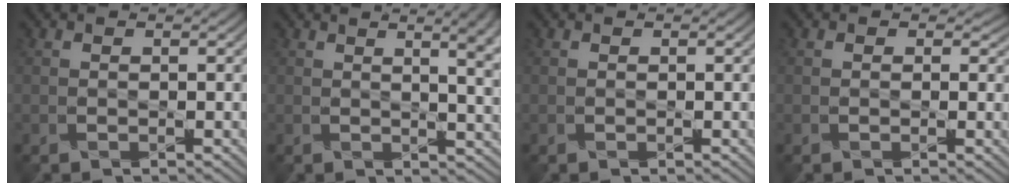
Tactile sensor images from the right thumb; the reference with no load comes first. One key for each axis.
{"total": 8.4, "fx": 3.0, "fy": 3.1, "fz": 7.2, "tx": -0.054, "ty": 0.030, "tz": 0.024}
{"total": 0.0}
{"total": 0.9, "fx": 0.1, "fy": 0.8, "fz": 0.5, "tx": -0.010, "ty": -0.007, "tz": 0.000}